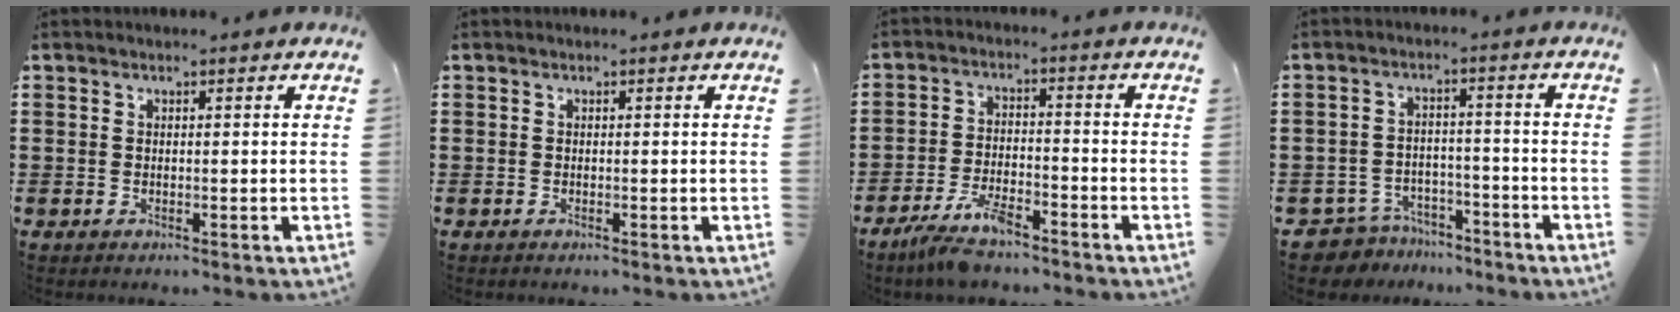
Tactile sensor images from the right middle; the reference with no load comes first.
{"total": 0.0}
{"total": 6.1, "force": [-4.8, 1.4, 3.4], "torque": [-0.083, -0.005, -0.095]}
{"total": 5.5, "force": [-5.3, 1.3, 0.2], "torque": [-0.023, 0.010, -0.113]}